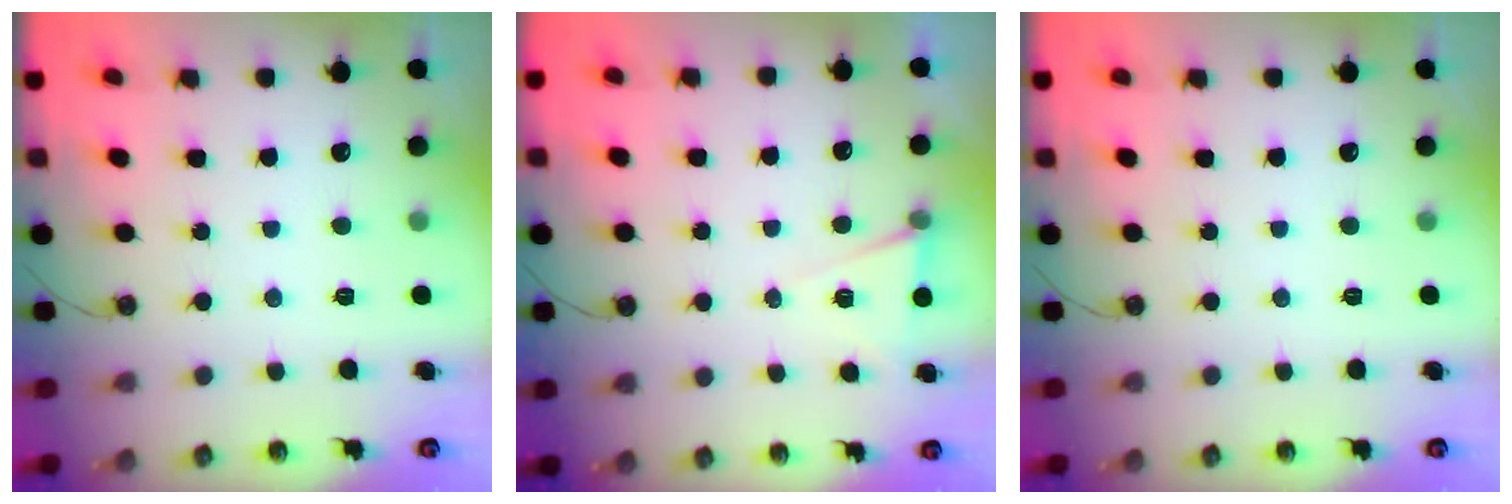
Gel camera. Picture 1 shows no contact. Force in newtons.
{"total": 6.2, "press": 4.2, "slide": 4.5}
{"total": 0.0}